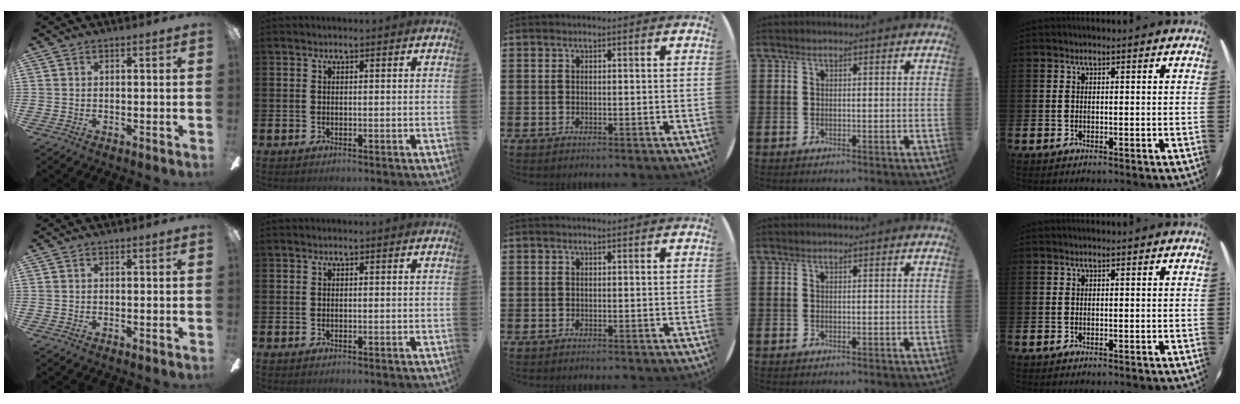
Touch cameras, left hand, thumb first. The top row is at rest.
{}